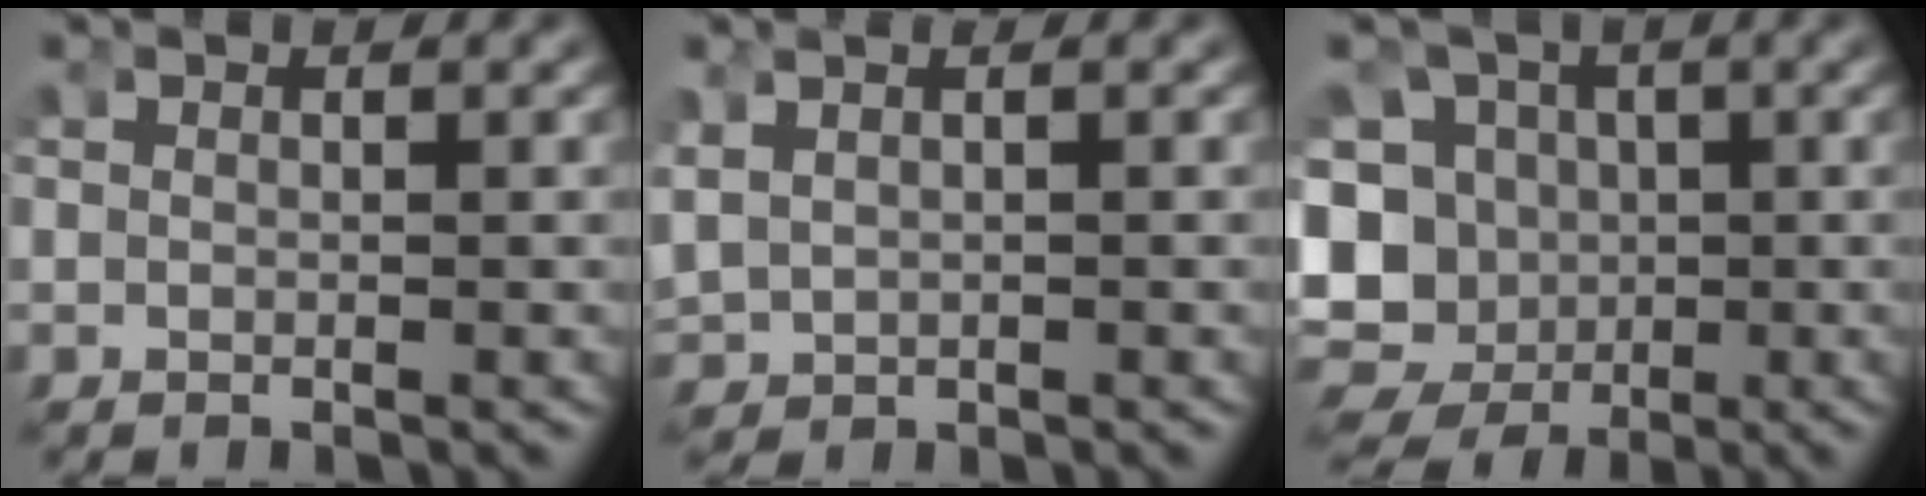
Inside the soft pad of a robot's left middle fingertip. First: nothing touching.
{"total": 2.3, "force": [0.3, 2.0, 1.1], "torque": [-0.044, -0.003, 0.014]}
{"total": 14.7, "force": [-2.4, 13.4, 5.7], "torque": [-0.140, -0.049, -0.039]}